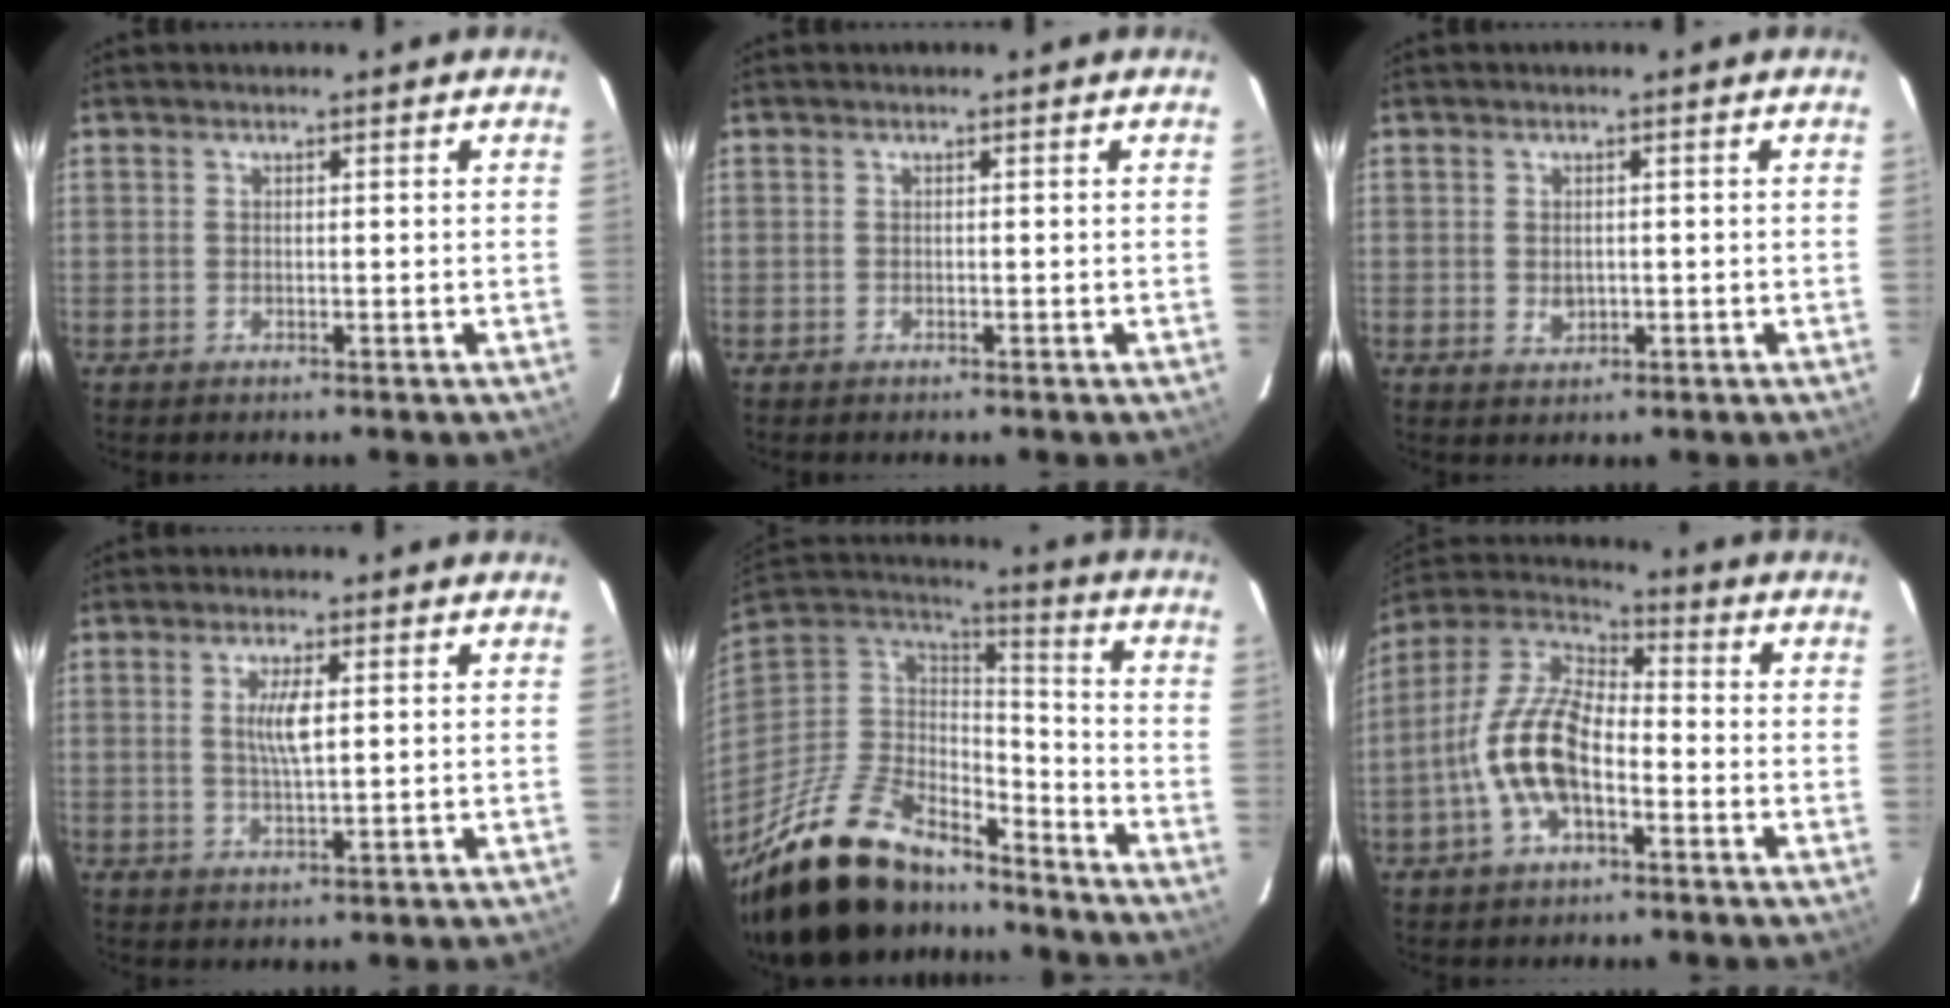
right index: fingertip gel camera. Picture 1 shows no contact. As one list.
[{"total": 0.0}, {"total": 2.7, "force": [-0.3, 2.3, 1.5], "torque": [-0.023, -0.001, -0.001]}, {"total": 4.4, "force": [0.9, 1.1, 4.2], "torque": [-0.079, -0.003, 0.019]}, {"total": 26.7, "force": [-19.7, 11.3, 14.0], "torque": [-0.289, -0.009, -0.319]}, {"total": 13.8, "force": [-4.2, 6.5, 11.4], "torque": [-0.236, 0.008, -0.083]}]